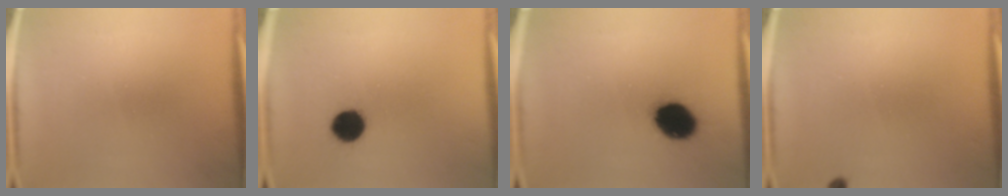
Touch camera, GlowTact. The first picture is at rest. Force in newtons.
{"total": 7.0}
{"total": 11.8}
{"total": 0.8}